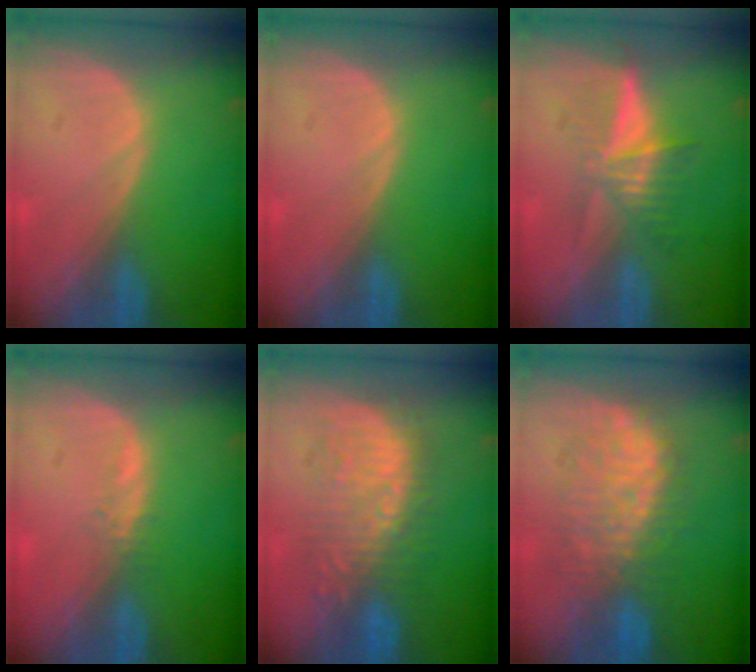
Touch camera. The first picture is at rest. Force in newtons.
{"total": 0.0}
{"total": 6.3, "press": 5.4, "slide": 3.2}
{"total": 1.1, "press": 1.0, "slide": 0.5}
{"total": 8.8, "press": 8.8, "slide": 0.2}
{"total": 9.1, "press": 8.9, "slide": 1.7}